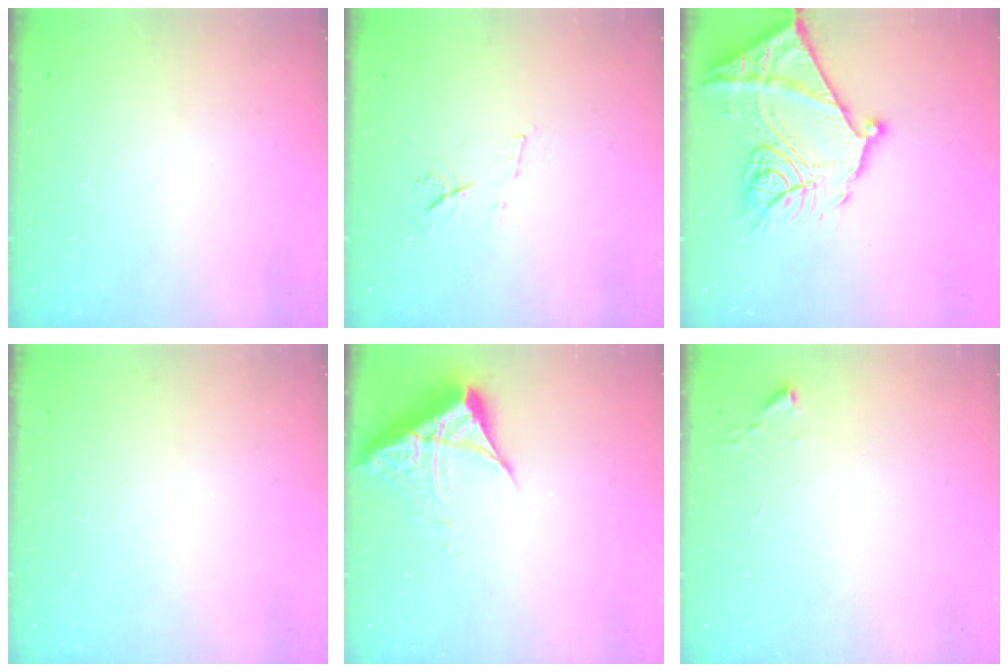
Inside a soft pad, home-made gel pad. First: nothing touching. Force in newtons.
{"total": 6.5, "press": 6.5, "slide": 0.8}
{"total": 25.4, "press": 25.3, "slide": 2.5}
{"total": 0.0}
{"total": 6.1, "press": 6.1, "slide": 0.7}
{"total": 2.4, "press": 2.4, "slide": 0.3}